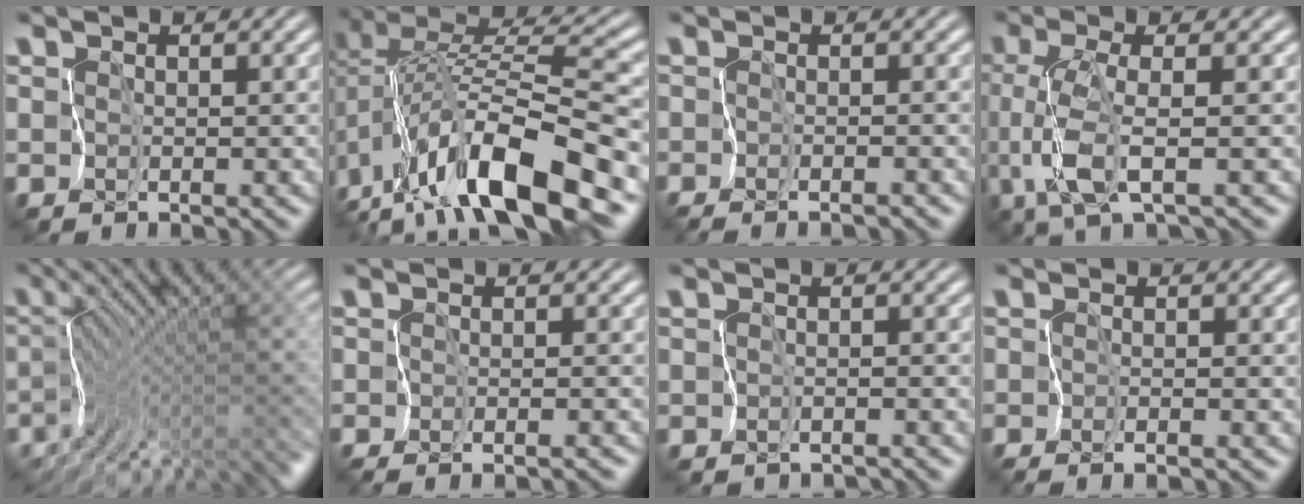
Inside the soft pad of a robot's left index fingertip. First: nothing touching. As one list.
[{"total": 12.4, "force": [-6.2, 4.0, 9.9], "torque": [-0.189, 0.010, -0.112]}, {"total": 1.2, "force": [-1.0, -0.7, 0.2], "torque": [-0.011, -0.004, -0.025]}, {"total": 3.9, "force": [-0.7, -0.1, 3.8], "torque": [-0.102, -0.005, -0.018]}, {"total": 8.5, "force": [-4.7, 2.9, 6.4], "torque": [-0.110, 0.000, -0.059]}, {"total": 1.3, "force": [-1.1, -0.7, 0.2], "torque": [-0.006, -0.006, -0.024]}, {"total": 1.5, "force": [-1.5, 0.1, 0.0], "torque": [0.004, -0.005, -0.026]}, {"total": 1.1, "force": [-0.6, -0.9, 0.2], "torque": [-0.015, -0.002, -0.020]}]